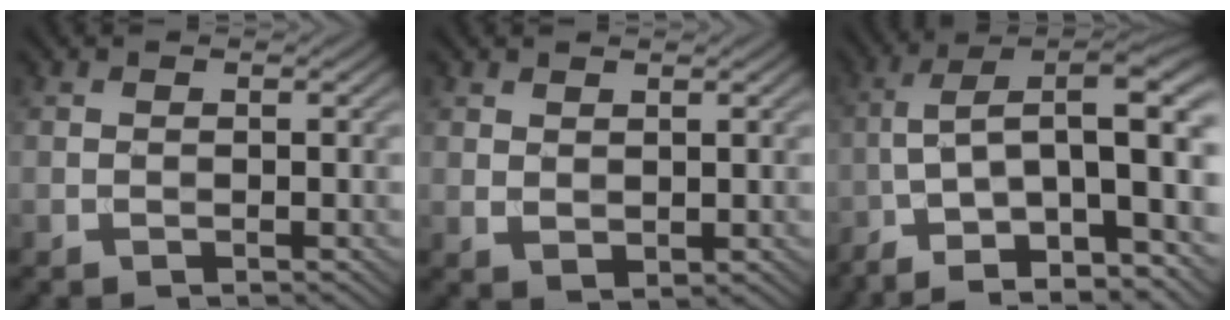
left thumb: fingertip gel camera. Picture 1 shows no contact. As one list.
[{"total": 1.5, "force": [0.9, 0.8, 0.9], "torque": [-0.019, -0.006, 0.023]}, {"total": 16.2, "force": [-4.0, 6.0, 14.5], "torque": [-0.246, 0.005, -0.060]}]